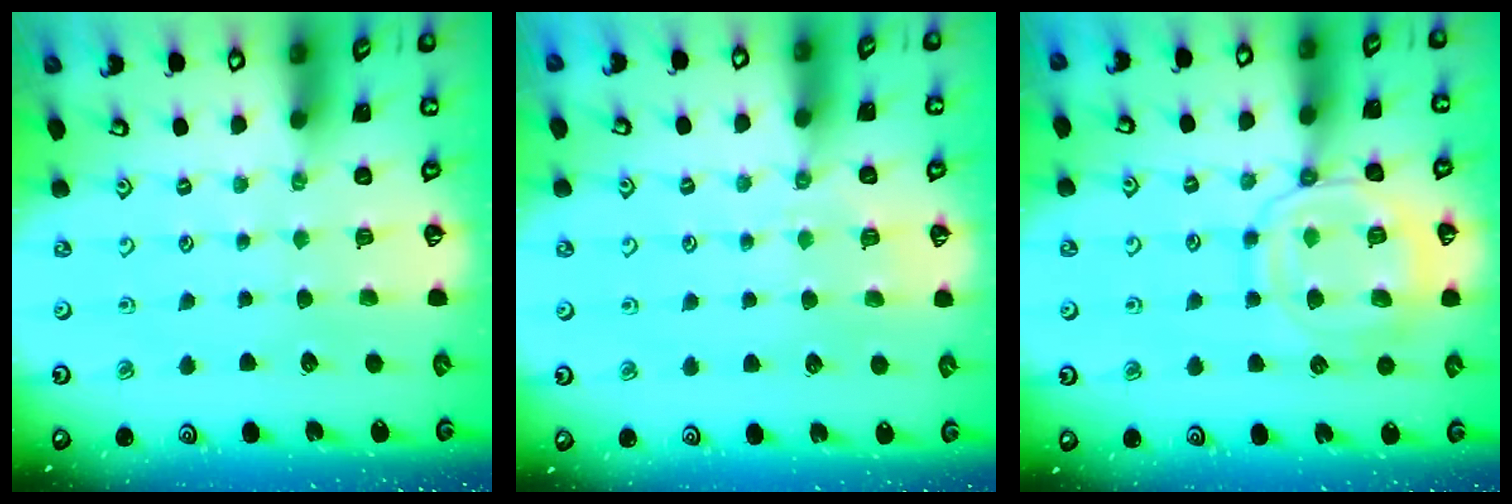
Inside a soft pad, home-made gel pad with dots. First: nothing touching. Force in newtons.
{"total": 2.9, "press": 2.8, "slide": 0.6}
{"total": 13.4, "press": 13.3, "slide": 1.1}